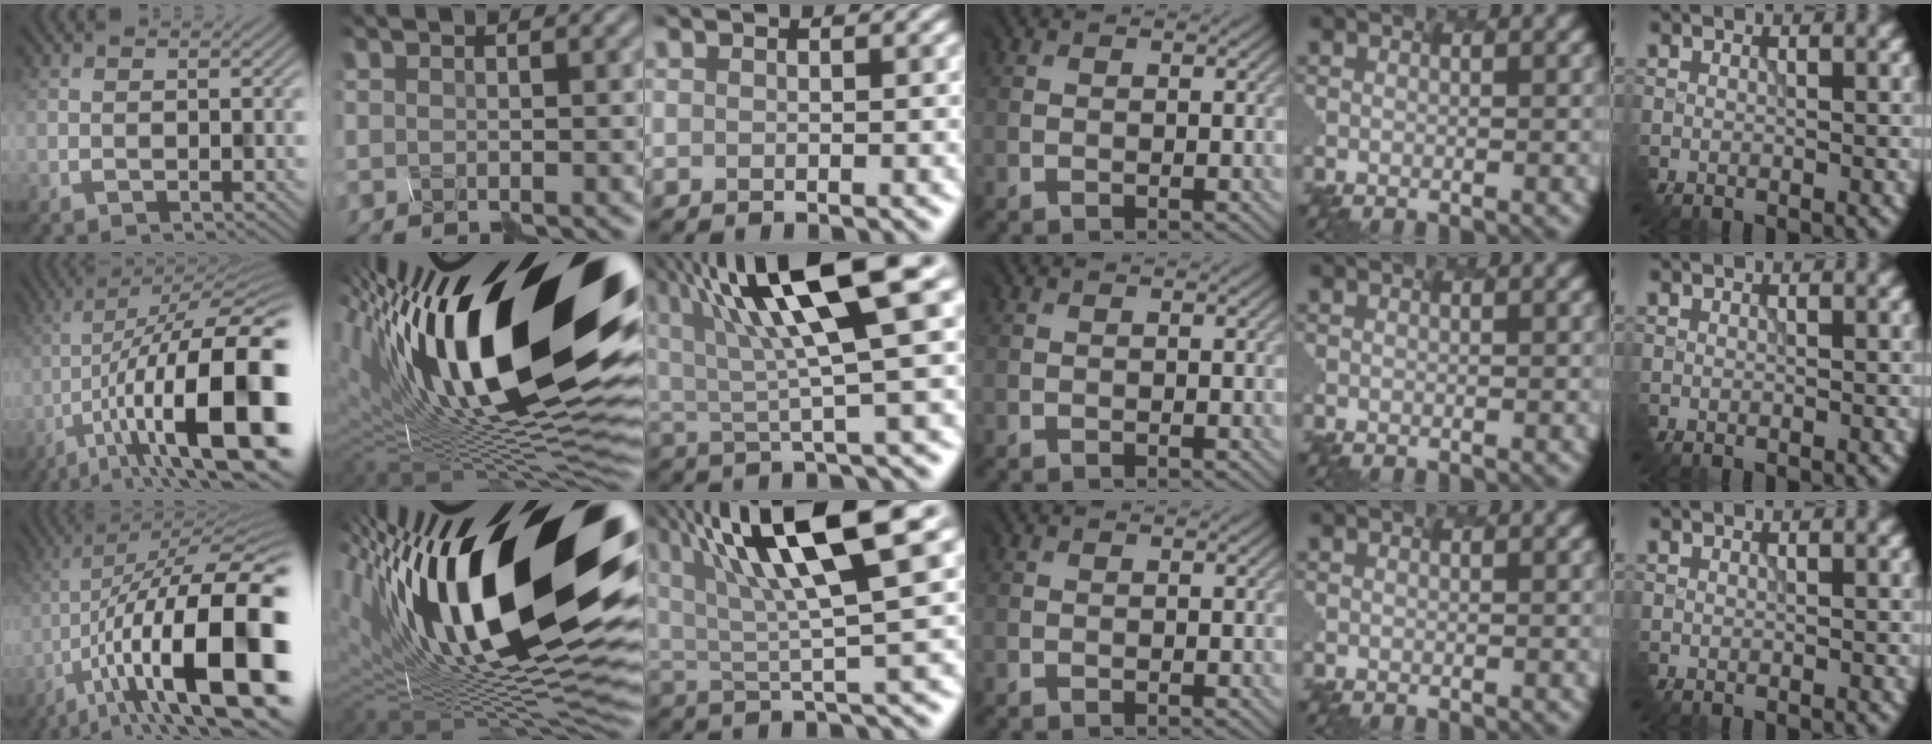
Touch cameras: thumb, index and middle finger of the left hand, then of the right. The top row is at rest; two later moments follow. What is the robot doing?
{"motion": "shake", "object": "plastic piggy bank"}